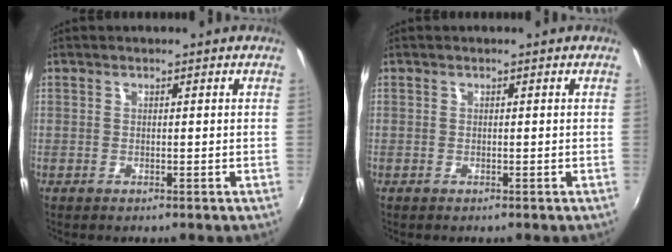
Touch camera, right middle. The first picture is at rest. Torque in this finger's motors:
{"motor_torque": [-0.02, -0.03, -0.05, -0.11]}